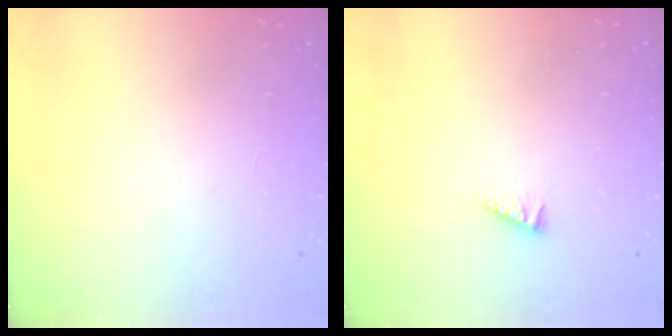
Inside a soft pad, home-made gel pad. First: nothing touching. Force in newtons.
{"total": 1.8, "press": 1.8, "slide": 0.4}